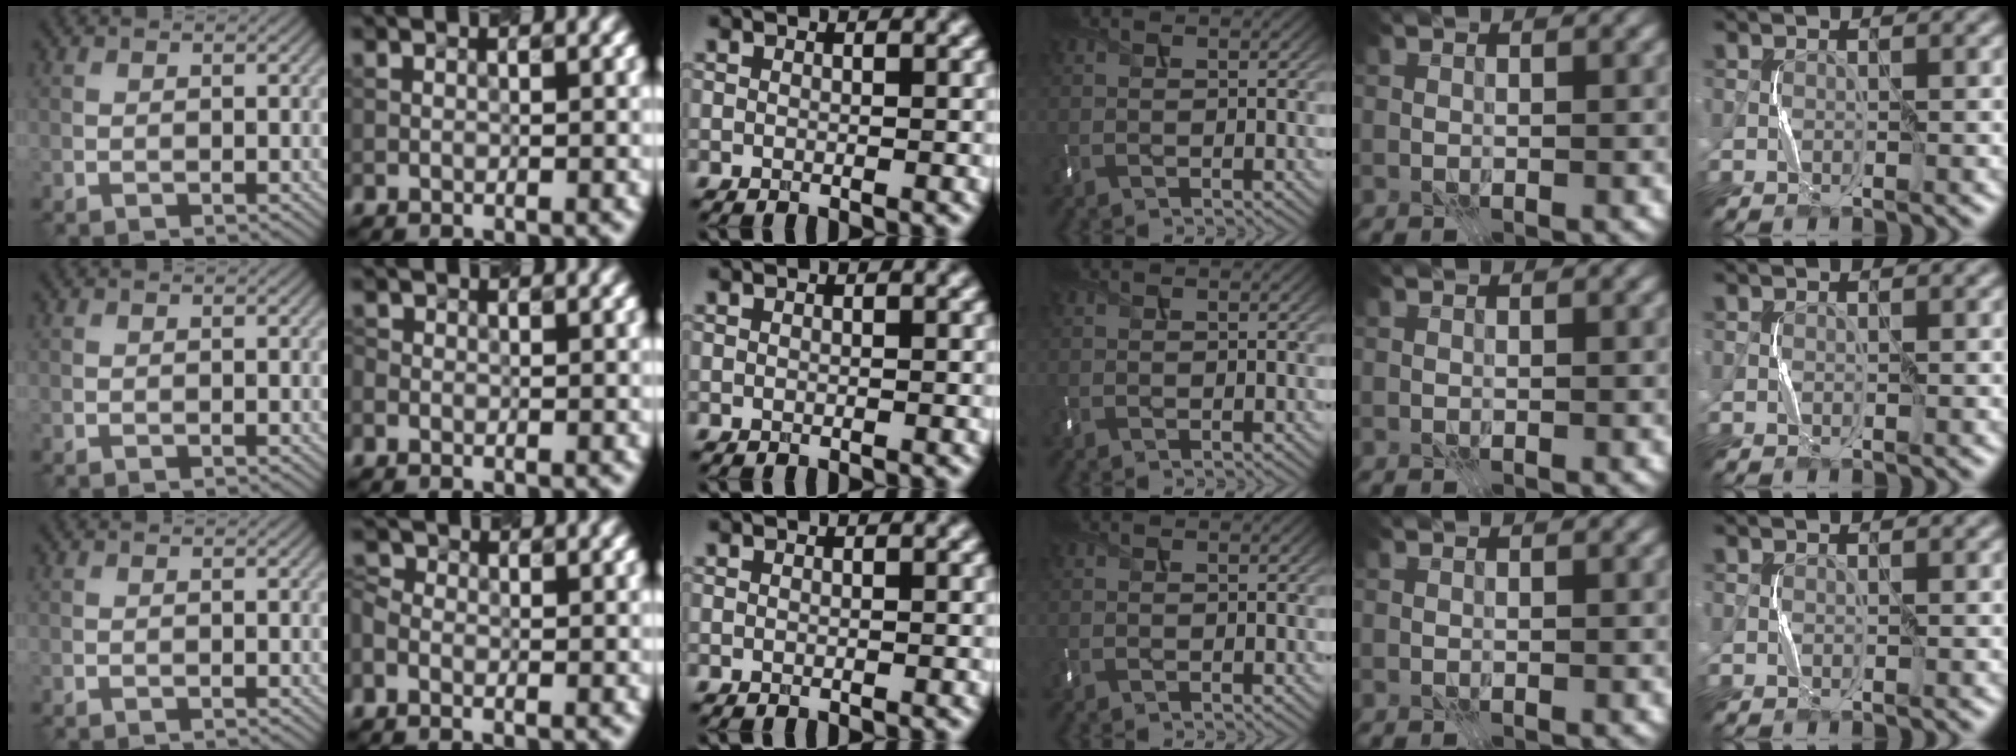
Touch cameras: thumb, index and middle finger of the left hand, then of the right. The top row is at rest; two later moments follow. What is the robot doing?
{"motion": "press", "object": "mouse"}